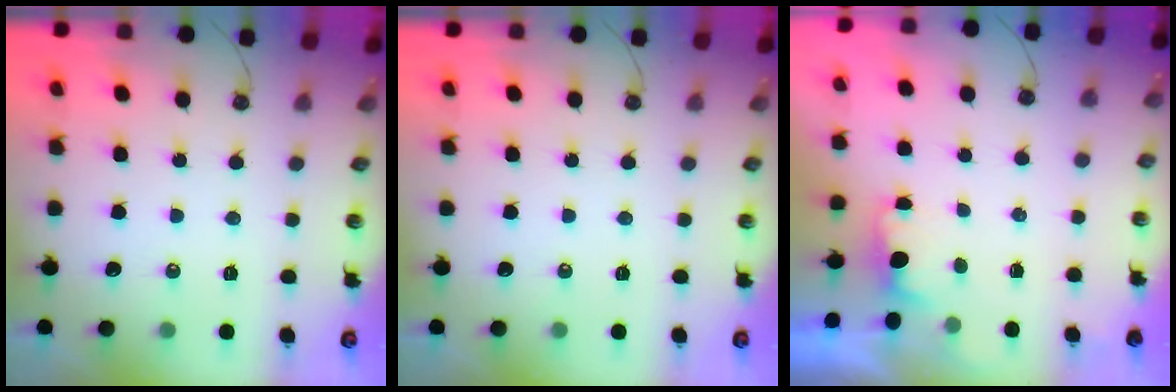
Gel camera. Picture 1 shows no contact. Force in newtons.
{"total": 0.0}
{"total": 0.6, "press": 0.1, "slide": 0.6}